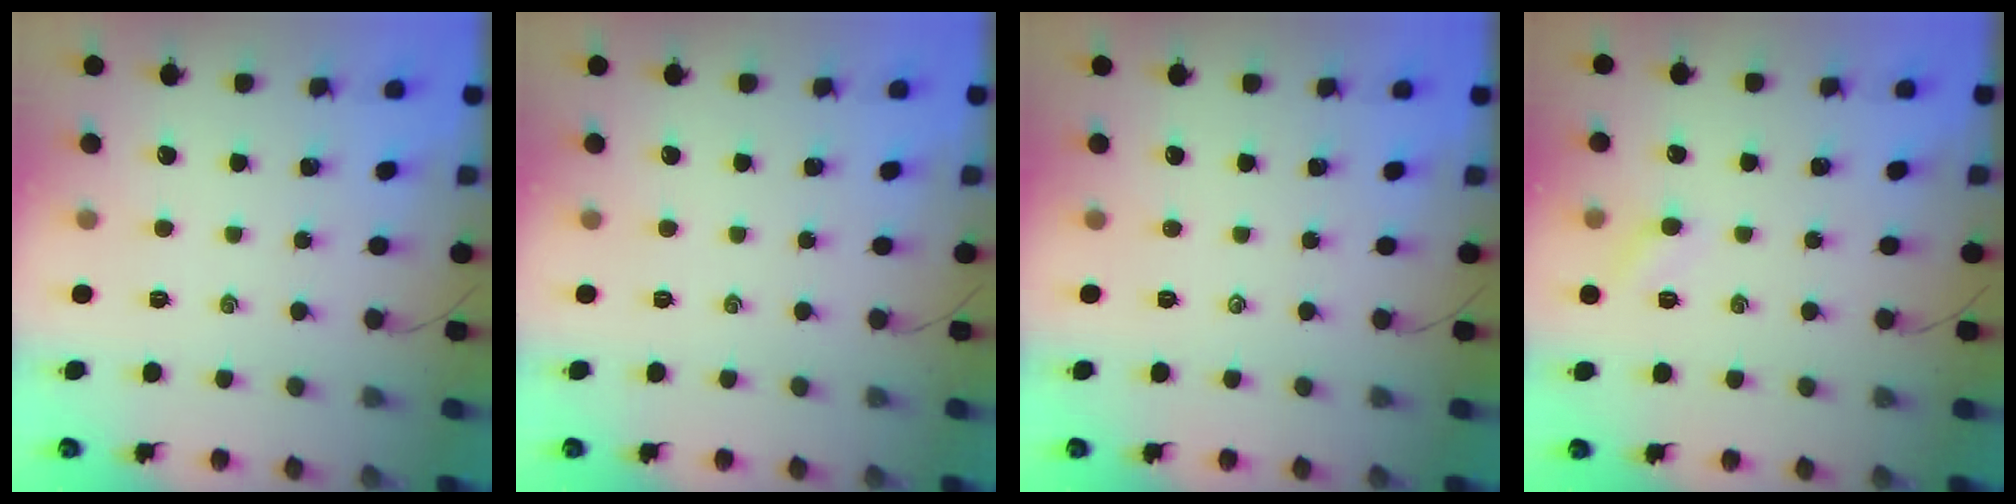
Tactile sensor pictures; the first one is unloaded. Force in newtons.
{"total": 0.0}
{"total": 0.0}
{"total": 4.4, "press": 4.2, "slide": 1.4}